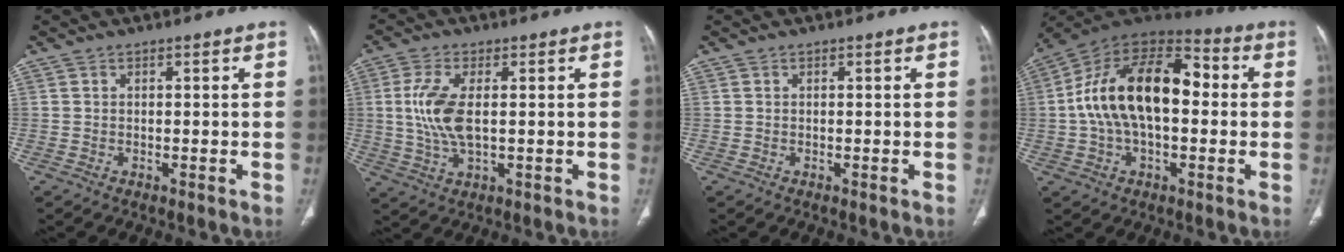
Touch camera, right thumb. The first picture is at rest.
{"total": 8.6, "force": [0.7, 3.7, 7.7], "torque": [-0.183, -0.005, 0.017]}
{"total": 0.0}
{"total": 20.9, "force": [1.0, 11.7, 17.2], "torque": [-0.297, 0.042, 0.009]}